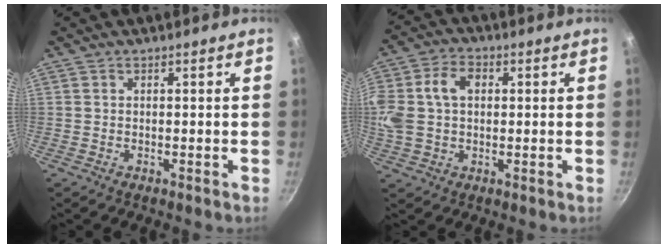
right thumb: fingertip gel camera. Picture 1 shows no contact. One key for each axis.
{"total": 14.7, "fx": 2.3, "fy": 10.9, "fz": 9.7, "tx": -0.212, "ty": 0.032, "tz": 0.038}